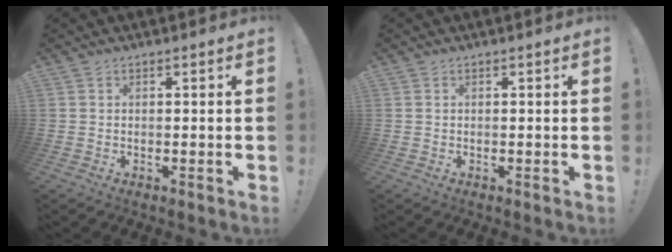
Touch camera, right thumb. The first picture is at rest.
{"total": 0.0}